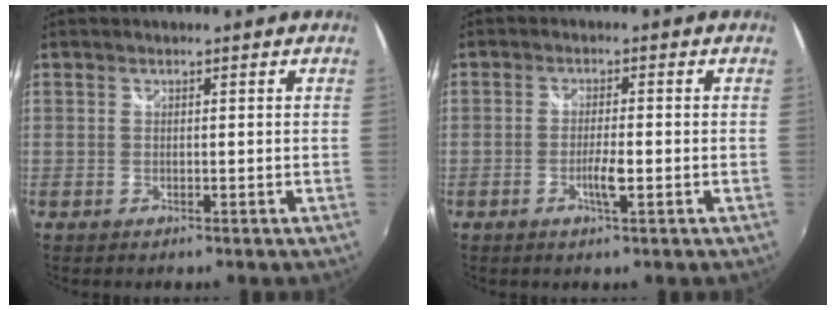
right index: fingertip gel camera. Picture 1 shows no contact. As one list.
[{"total": 3.3, "force": [-1.2, 0.4, 3.0], "torque": [-0.060, -0.002, -0.024]}]